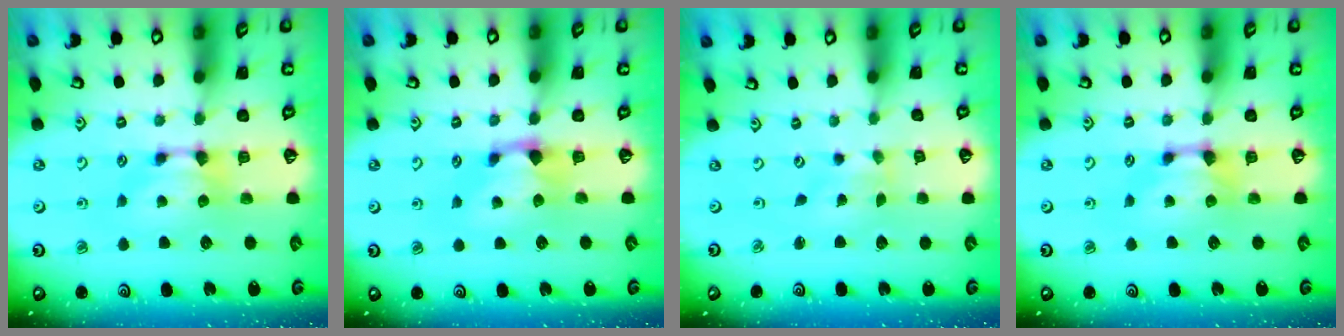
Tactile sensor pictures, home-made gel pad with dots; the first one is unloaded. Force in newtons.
{"total": 1.1, "press": 0.1, "slide": 1.1}
{"total": 3.7, "press": 3.6, "slide": 0.8}
{"total": 0.6, "press": 0.4, "slide": 0.5}